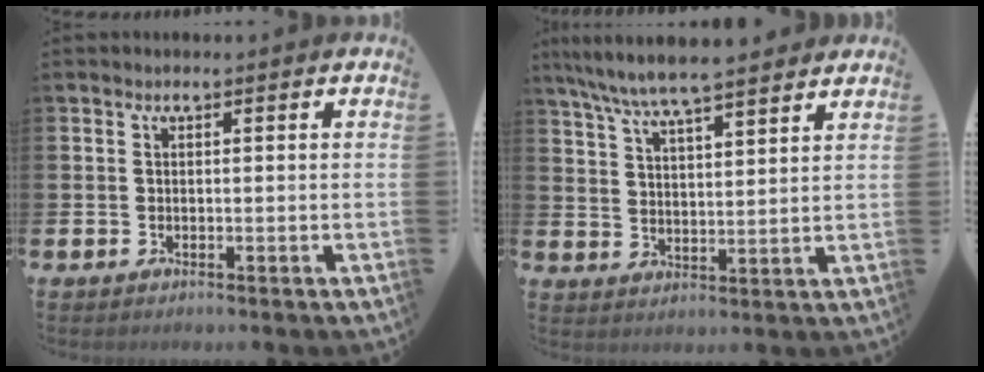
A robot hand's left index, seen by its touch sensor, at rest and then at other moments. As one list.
[{"total": 7.7, "force": [7.2, 0.5, 2.5], "torque": [-0.075, -0.032, 0.130]}]